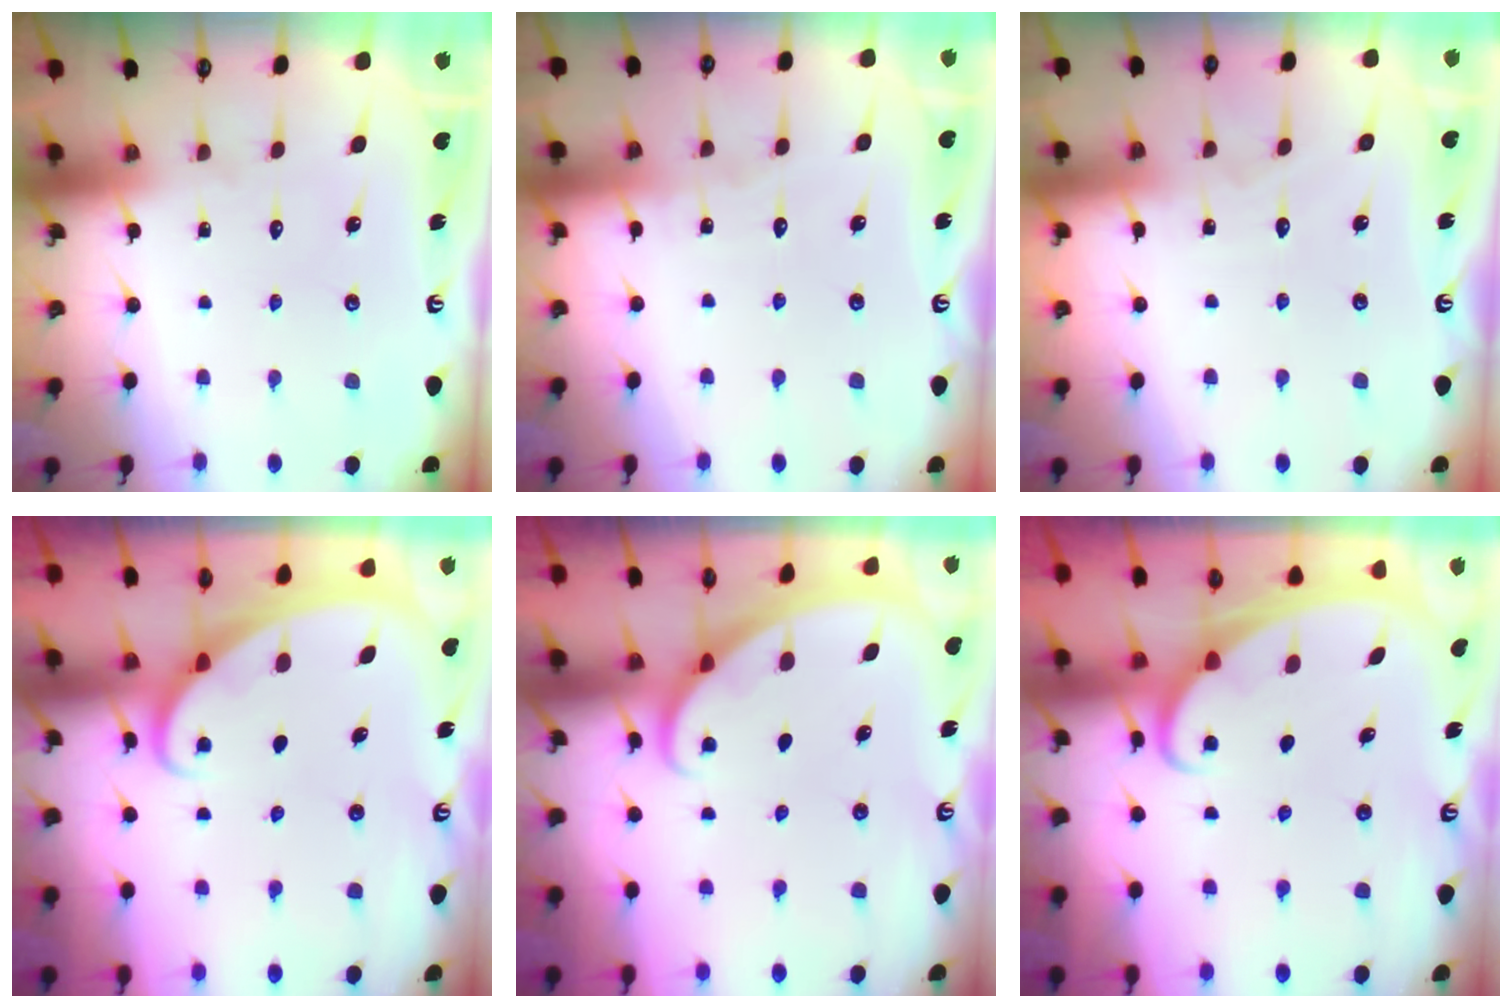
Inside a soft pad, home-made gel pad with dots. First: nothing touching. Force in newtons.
{"total": 2.6, "press": 2.6, "slide": 0.3}
{"total": 2.7, "press": 2.7, "slide": 0.4}
{"total": 1.7, "press": 1.7, "slide": 0.2}
{"total": 1.4, "press": 1.4, "slide": 0.0}
{"total": 2.1, "press": 2.0, "slide": 0.3}